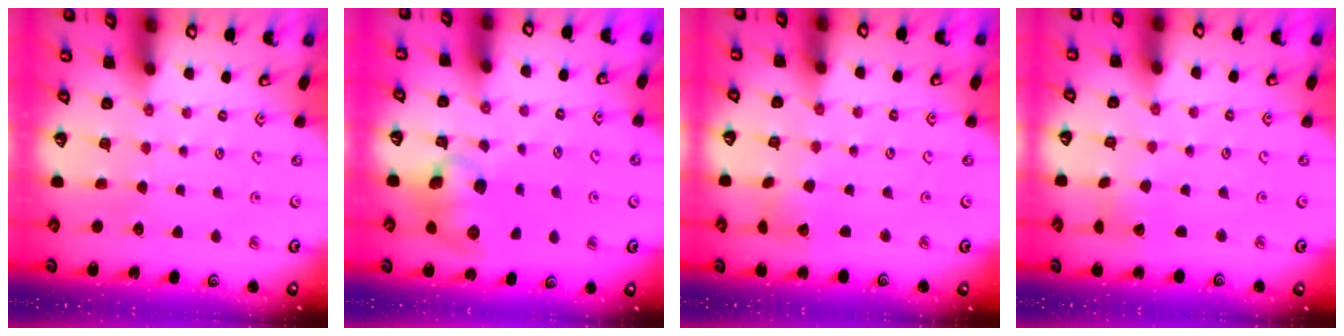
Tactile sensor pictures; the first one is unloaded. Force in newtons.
{"total": 11.3, "press": 11.2, "slide": 1.2}
{"total": 2.2, "press": 2.2, "slide": 0.3}
{"total": 2.6, "press": 2.6, "slide": 0.1}